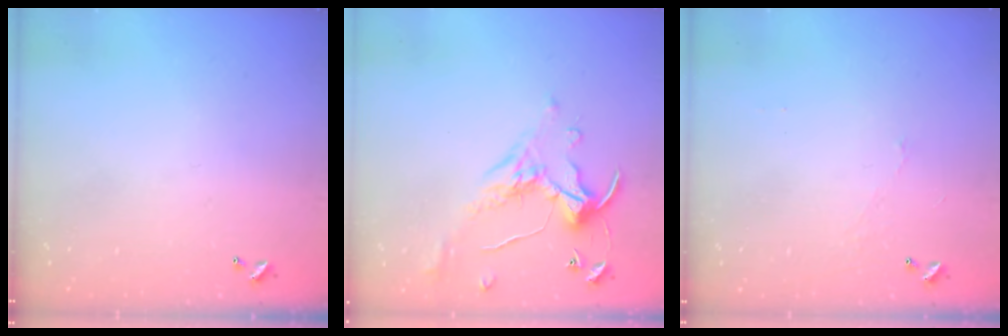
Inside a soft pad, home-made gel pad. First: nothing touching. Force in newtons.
{"total": 1.1, "press": 0.6, "slide": 0.9}
{"total": 0.0}